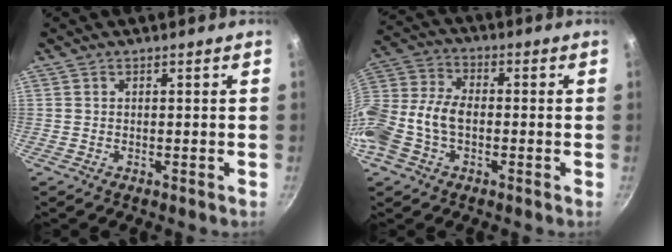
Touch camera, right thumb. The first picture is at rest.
{"total": 13.5, "force": [-2.8, 8.9, 9.8], "torque": [-0.197, 0.036, -0.069]}